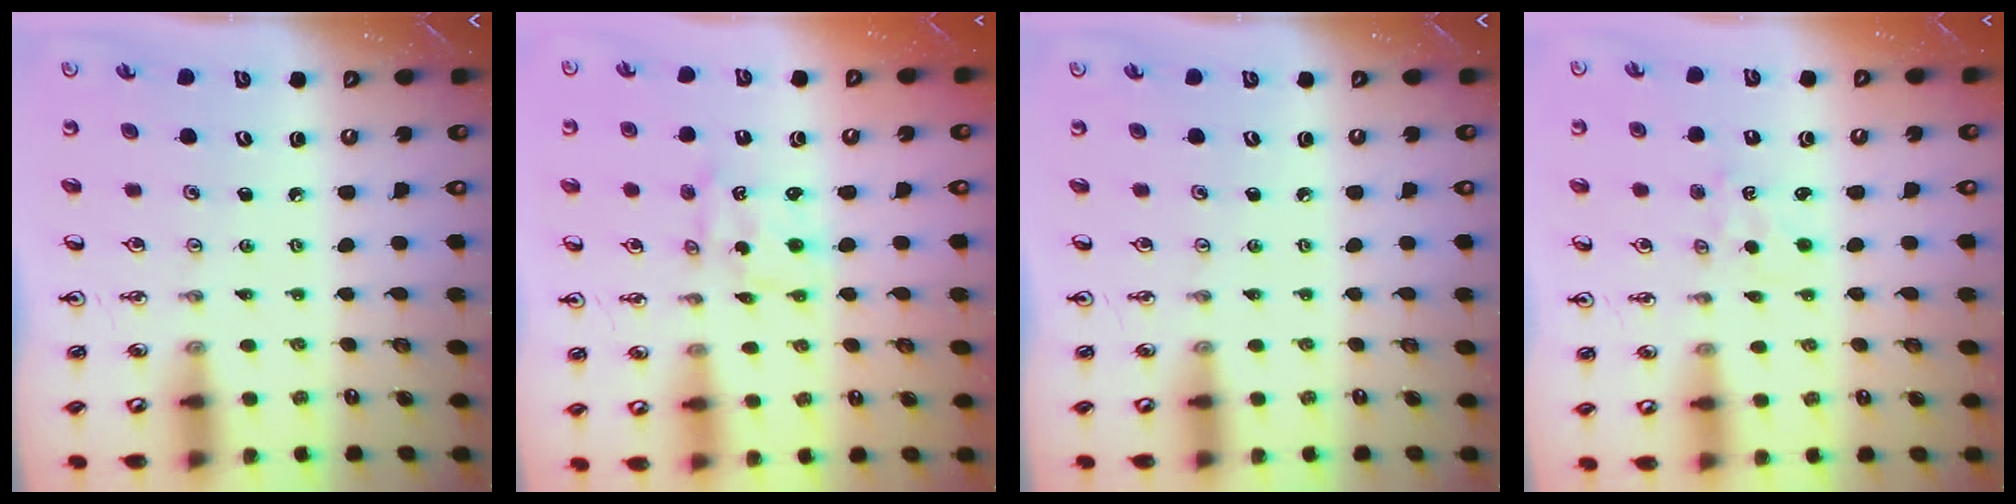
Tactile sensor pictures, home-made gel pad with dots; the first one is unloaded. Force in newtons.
{"total": 1.6, "press": 1.3, "slide": 0.8}
{"total": 0.0}
{"total": 1.6, "press": 1.5, "slide": 0.3}